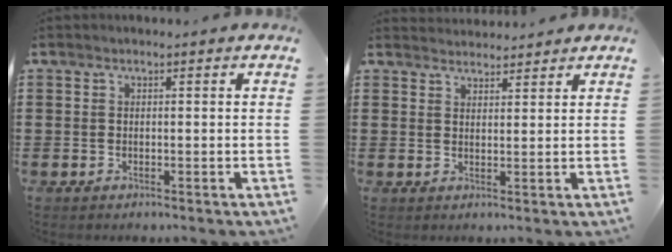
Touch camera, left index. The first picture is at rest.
{"total": 2.2, "force": [2.2, 0.3, -0.3], "torque": [0.000, -0.001, 0.043]}